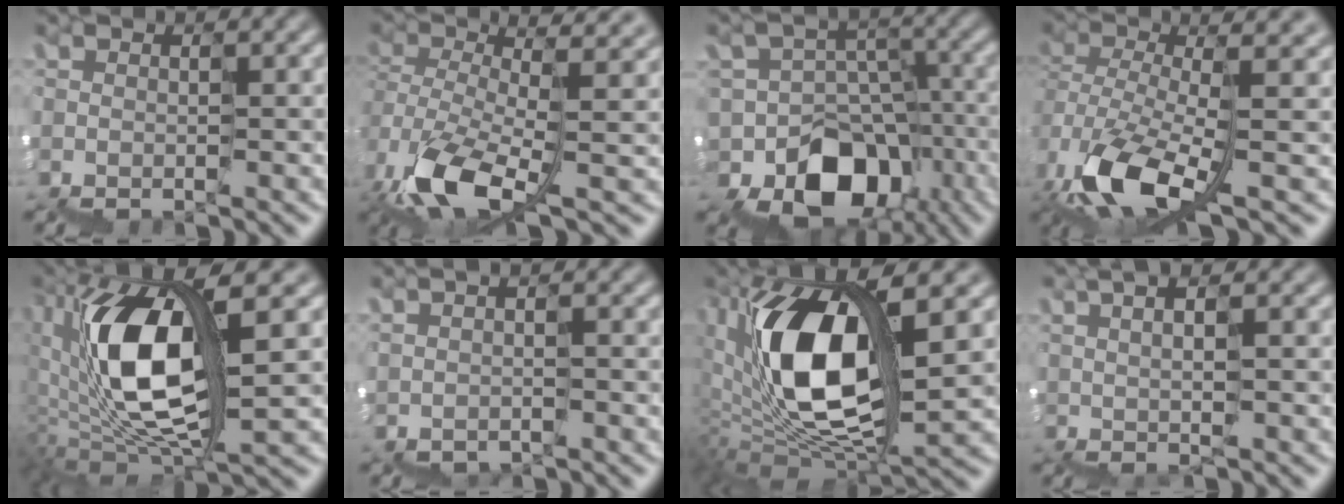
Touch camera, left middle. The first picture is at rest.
{"total": 9.4, "force": [-0.2, 4.3, 8.4], "torque": [-0.205, -0.009, 0.020]}
{"total": 11.4, "force": [-5.7, 8.7, 4.6], "torque": [-0.054, 0.001, -0.074]}
{"total": 8.6, "force": [-1.5, 3.1, 7.9], "torque": [-0.184, -0.011, -0.021]}
{"total": 10.2, "force": [2.7, 3.1, 9.4], "torque": [-0.196, 0.015, 0.054]}
{"total": 0.7, "force": [-0.4, -0.1, 0.5], "torque": [-0.012, -0.007, -0.002]}
{"total": 10.0, "force": [3.4, 3.6, 8.7], "torque": [-0.177, 0.011, 0.068]}
{"total": 2.8, "force": [1.9, -0.7, 2.0], "torque": [-0.019, 0.005, 0.046]}